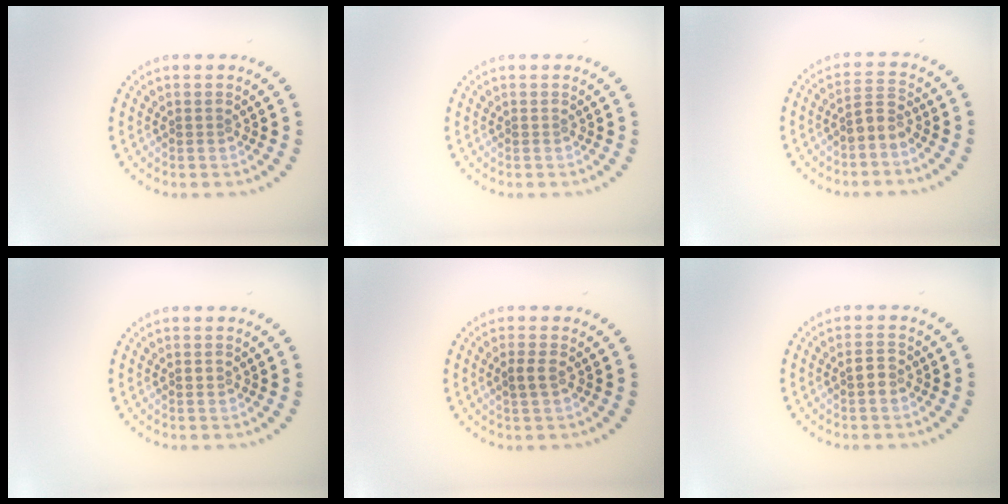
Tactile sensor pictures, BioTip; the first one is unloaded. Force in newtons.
{"total": 0.0}
{"total": 1.9, "press": 1.6, "slide": 1.1}
{"total": 0.6, "press": 0.6, "slide": 0.1}
{"total": 1.6, "press": 1.5, "slide": 0.4}
{"total": 1.4, "press": 1.4, "slide": 0.2}